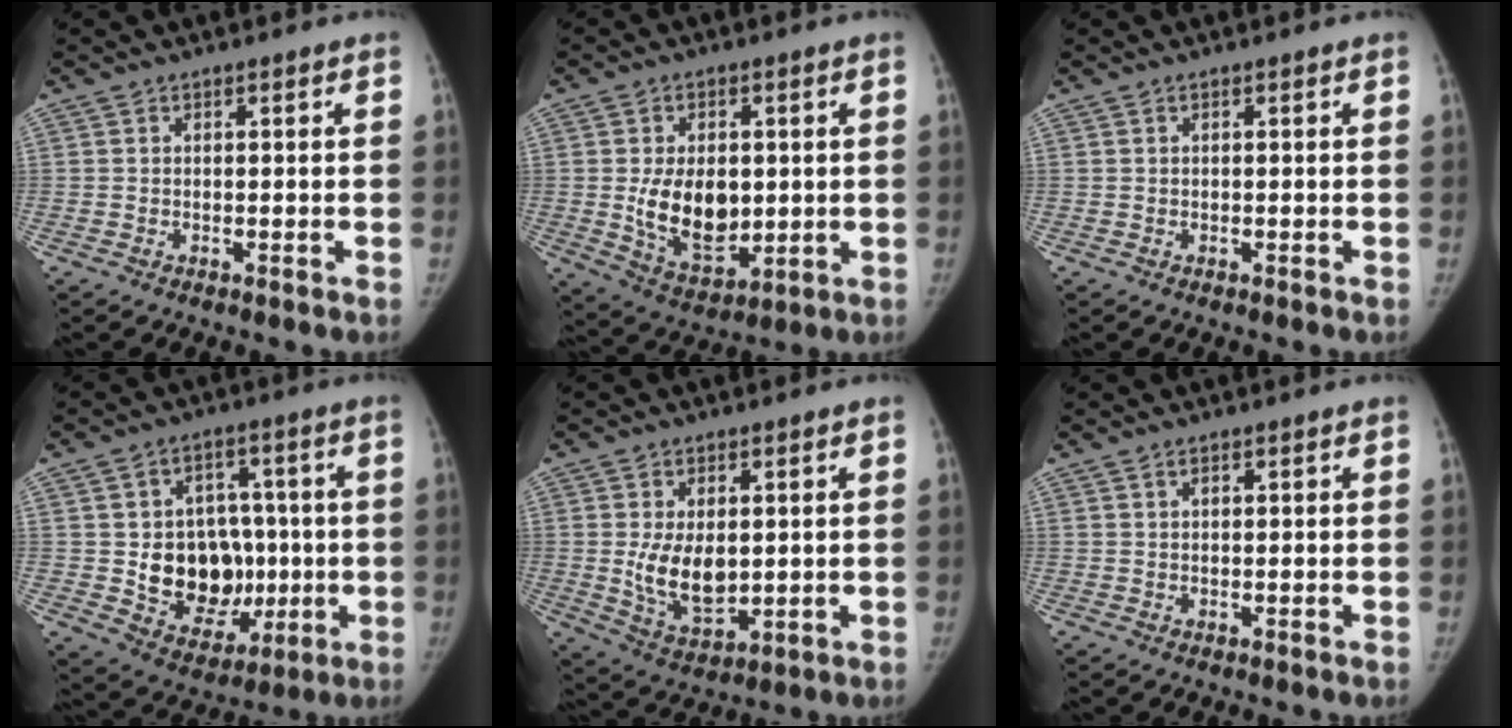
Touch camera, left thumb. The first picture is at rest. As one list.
[{"total": 12.2, "force": [0.3, 7.7, 9.5], "torque": [-0.130, -0.018, 0.023]}, {"total": 0.0}, {"total": 15.3, "force": [-1.2, 11.6, 9.8], "torque": [-0.091, 0.005, -0.001]}, {"total": 9.6, "force": [0.7, 5.6, 7.8], "torque": [-0.120, -0.021, 0.030]}, {"total": 1.1, "force": [0.7, 0.4, 0.7], "torque": [-0.011, 0.001, 0.012]}]